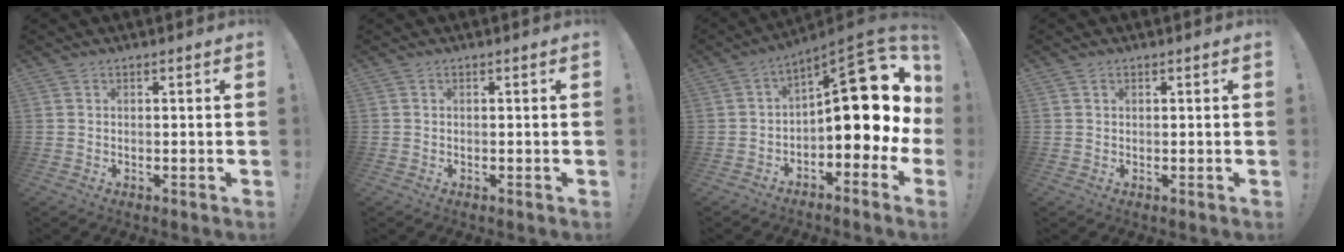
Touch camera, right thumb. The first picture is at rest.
{"total": 0.0}
{"total": 16.3, "force": [2.7, 7.2, 14.3], "torque": [-0.180, -0.024, 0.047]}
{"total": 0.6, "force": [0.5, 0.3, 0.1], "torque": [0.007, -0.004, 0.009]}